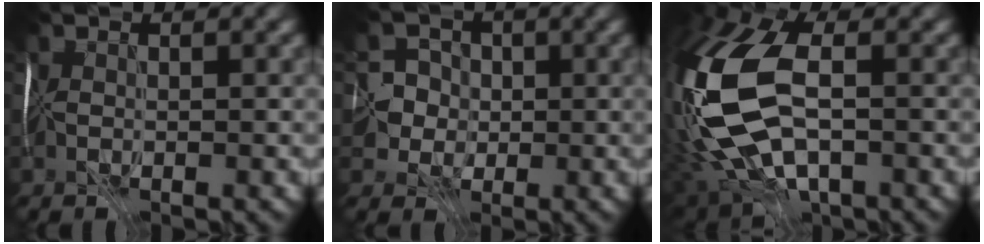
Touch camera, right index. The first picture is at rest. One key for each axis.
{"total": 4.1, "fx": -0.4, "fy": 4.1, "fz": 0.2, "tx": 0.022, "ty": 0.017, "tz": -0.028}
{"total": 14.3, "fx": -0.4, "fy": 8.2, "fz": 11.7, "tx": -0.266, "ty": -0.018, "tz": 0.002}